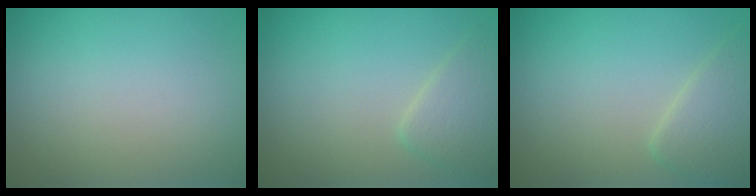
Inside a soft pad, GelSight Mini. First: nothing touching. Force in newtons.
{"total": 2.3, "press": 2.3, "slide": 0.0}
{"total": 2.6, "press": 2.6, "slide": 0.1}